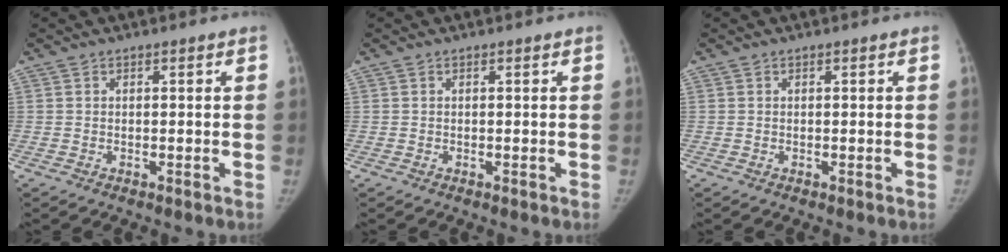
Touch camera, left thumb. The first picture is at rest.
{"total": 0.0}
{"total": 0.0}